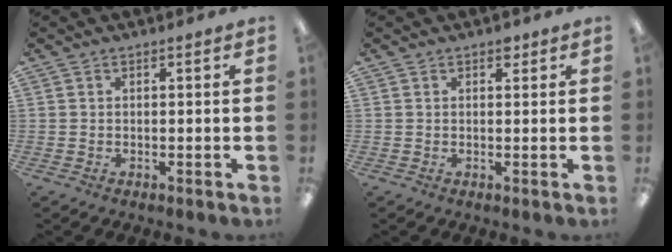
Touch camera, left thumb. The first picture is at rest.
{"total": 1.5, "force": [1.0, 0.9, 0.6], "torque": [0.003, -0.005, 0.014]}